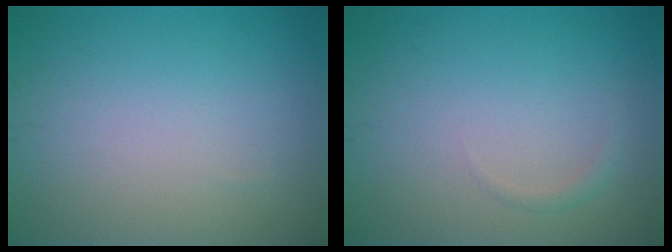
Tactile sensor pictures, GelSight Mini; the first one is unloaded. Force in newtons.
{"total": 0.7, "press": 0.7, "slide": 0.0}